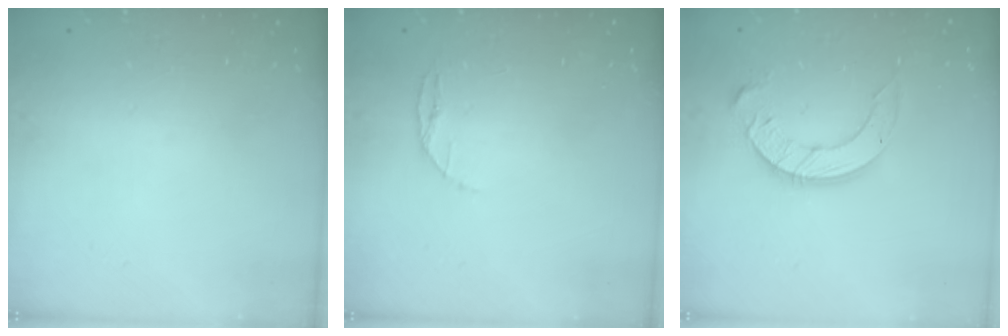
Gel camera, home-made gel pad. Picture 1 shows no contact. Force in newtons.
{"total": 3.4, "press": 3.4, "slide": 0.4}
{"total": 10.2, "press": 10.2, "slide": 1.0}